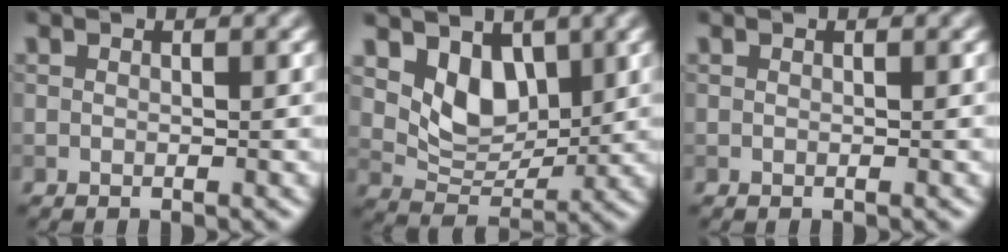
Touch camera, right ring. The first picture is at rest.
{"total": 4.8, "force": [1.8, 3.3, 3.0], "torque": [-0.056, -0.017, 0.032]}
{"total": 0.0}